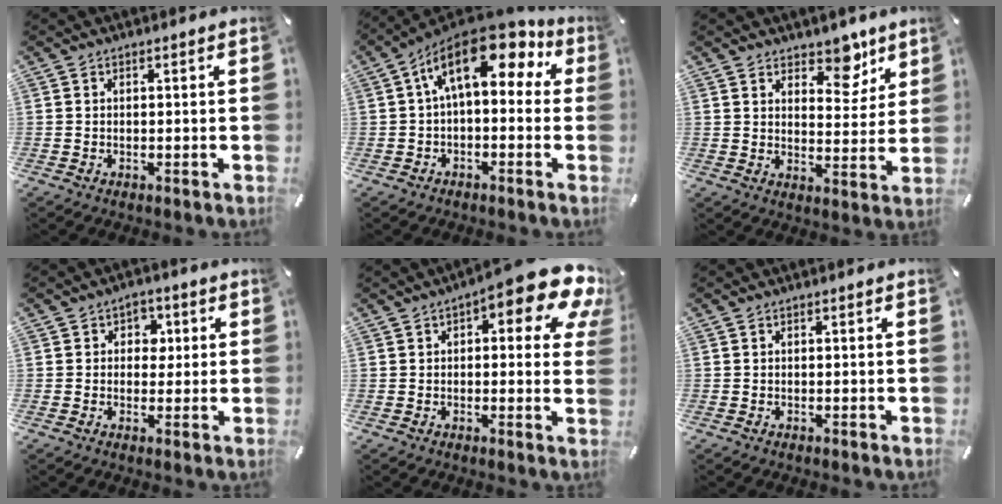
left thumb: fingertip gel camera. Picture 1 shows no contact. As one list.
[{"total": 14.4, "force": [5.6, 7.3, 11.0], "torque": [-0.207, -0.035, 0.095]}, {"total": 8.4, "force": [6.5, 4.5, 2.9], "torque": [-0.012, -0.054, 0.110]}, {"total": 4.6, "force": [0.7, 4.0, 2.1], "torque": [-0.019, -0.001, 0.003]}, {"total": 14.5, "force": [7.3, 5.0, 11.5], "torque": [-0.145, -0.054, 0.118]}, {"total": 0.0}]